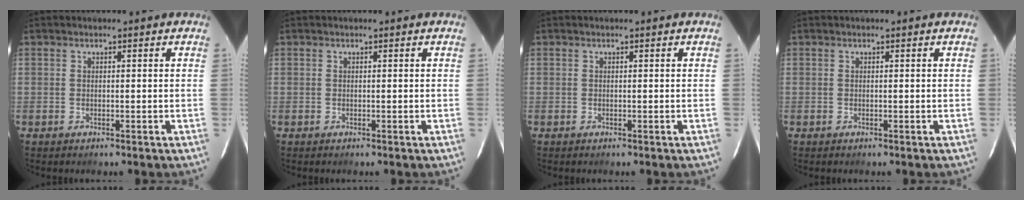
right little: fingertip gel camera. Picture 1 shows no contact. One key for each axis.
{"total": 0.0}
{"total": 0.0}
{"total": 0.0}